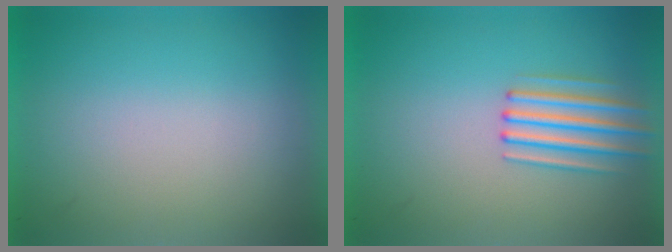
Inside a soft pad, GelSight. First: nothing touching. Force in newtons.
{"total": 2.6}